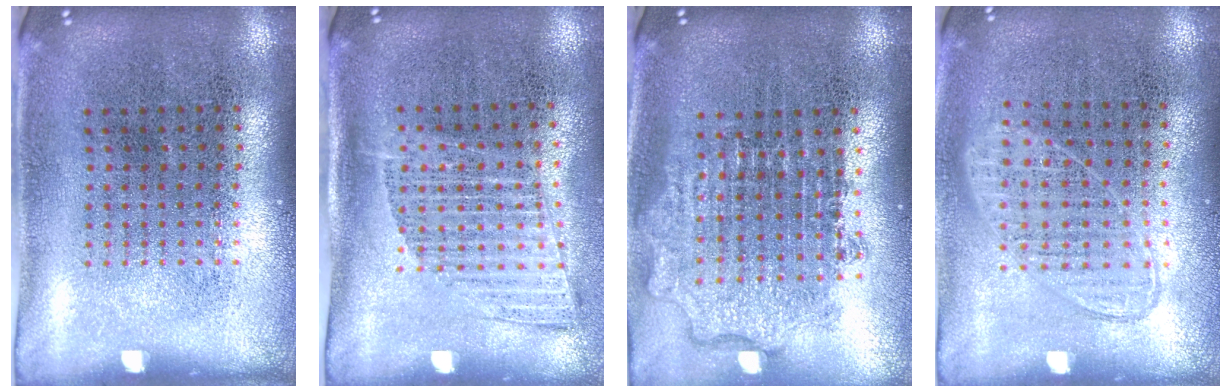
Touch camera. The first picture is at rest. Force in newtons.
{"total": 1.3, "press": 1.1, "slide": 0.8}
{"total": 1.9, "press": 1.5, "slide": 1.2}
{"total": 0.9, "press": 0.8, "slide": 0.3}